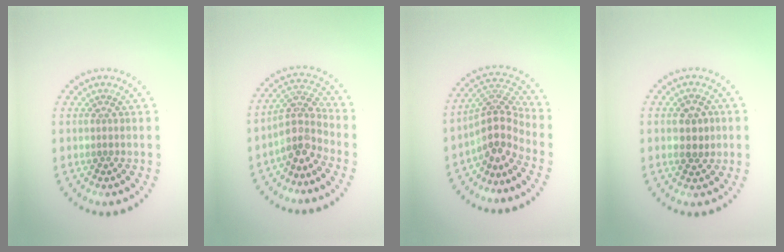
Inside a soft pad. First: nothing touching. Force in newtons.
{"total": 3.7, "press": 2.7, "slide": 2.5}
{"total": 4.0, "press": 2.8, "slide": 2.8}
{"total": 2.3, "press": 2.3, "slide": 0.3}